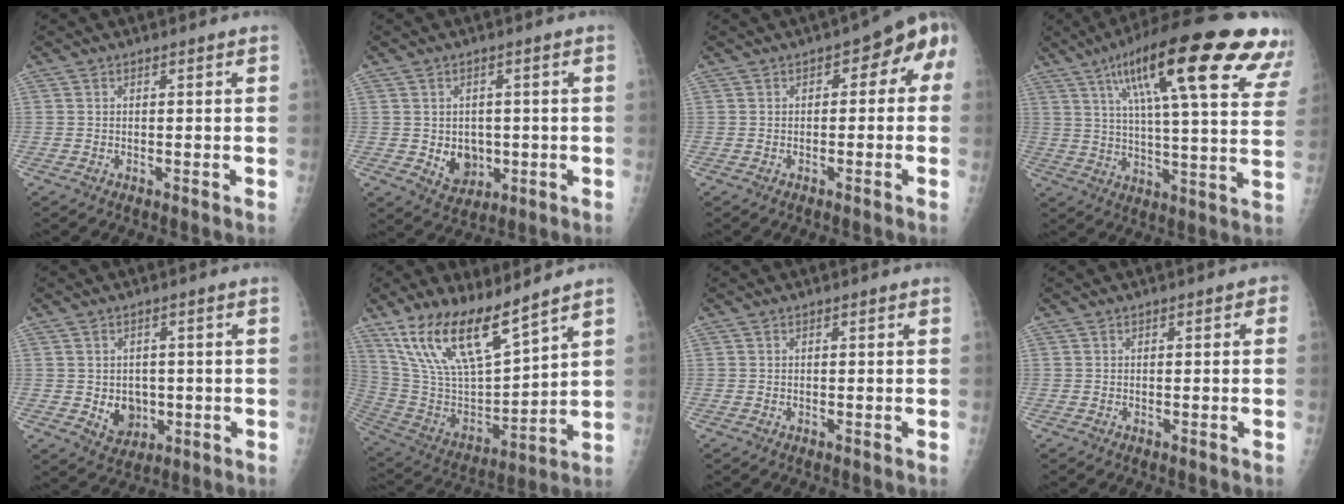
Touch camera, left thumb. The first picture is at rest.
{"total": 5.8, "force": [-0.7, 4.8, 3.2], "torque": [-0.019, -0.002, 0.005]}
{"total": 6.2, "force": [0.1, 3.4, 5.1], "torque": [-0.030, 0.030, -0.012]}
{"total": 29.0, "force": [15.5, 6.5, 23.7], "torque": [-0.325, -0.014, 0.221]}
{"total": 5.5, "force": [-0.7, 4.6, 2.9], "torque": [-0.016, -0.001, 0.003]}
{"total": 17.9, "force": [13.0, 5.2, 11.2], "torque": [-0.189, -0.061, 0.262]}
{"total": 0.0}
{"total": 1.0, "force": [0.1, 0.7, 0.7], "torque": [0.004, 0.004, -0.005]}